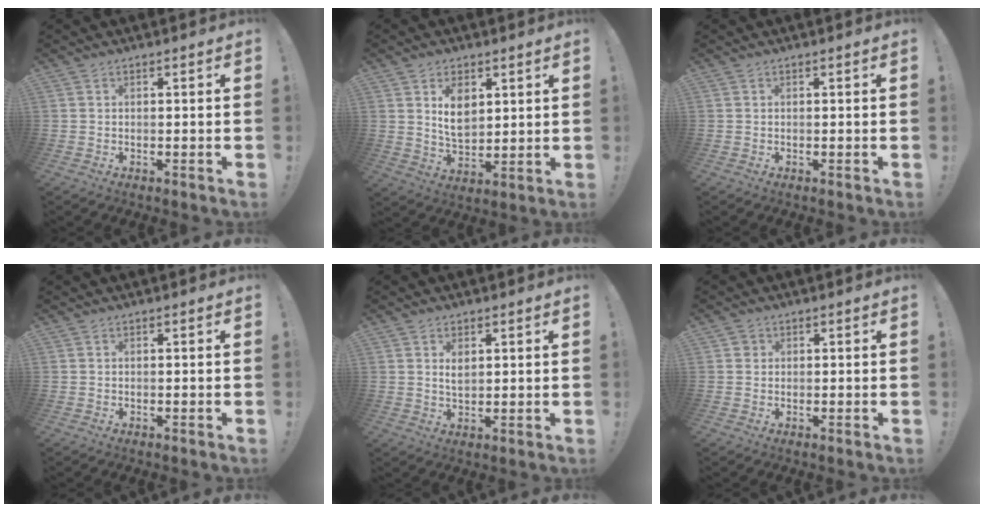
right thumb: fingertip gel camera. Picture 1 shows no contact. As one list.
[{"total": 8.4, "force": [3.6, 5.5, 5.2], "torque": [-0.089, -0.019, 0.065]}, {"total": 0.0}, {"total": 0.0}, {"total": 3.1, "force": [1.3, 1.9, 2.1], "torque": [-0.030, -0.006, 0.020]}, {"total": 1.6, "force": [0.6, 1.4, 0.3], "torque": [-0.002, 0.001, 0.012]}]